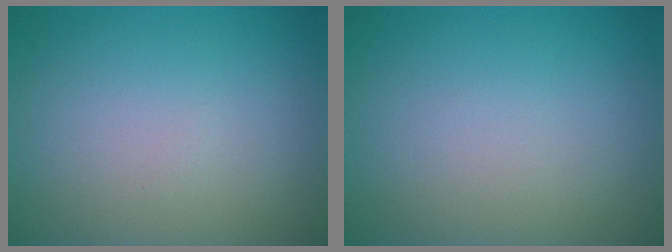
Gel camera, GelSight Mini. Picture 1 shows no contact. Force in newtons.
{"total": 0.0}